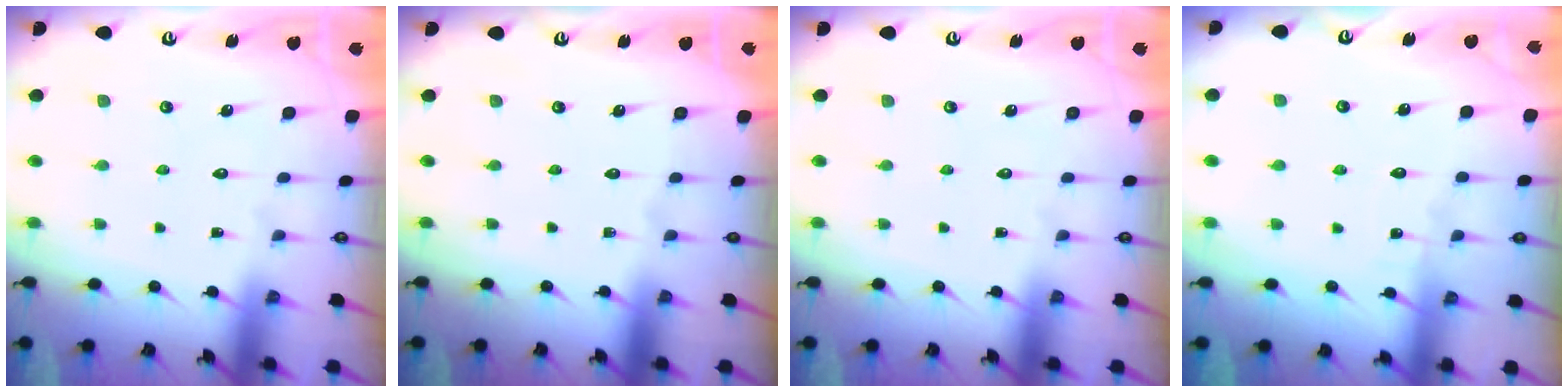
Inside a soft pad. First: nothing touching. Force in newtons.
{"total": 0.0}
{"total": 0.0}
{"total": 2.4, "press": 2.4, "slide": 0.3}